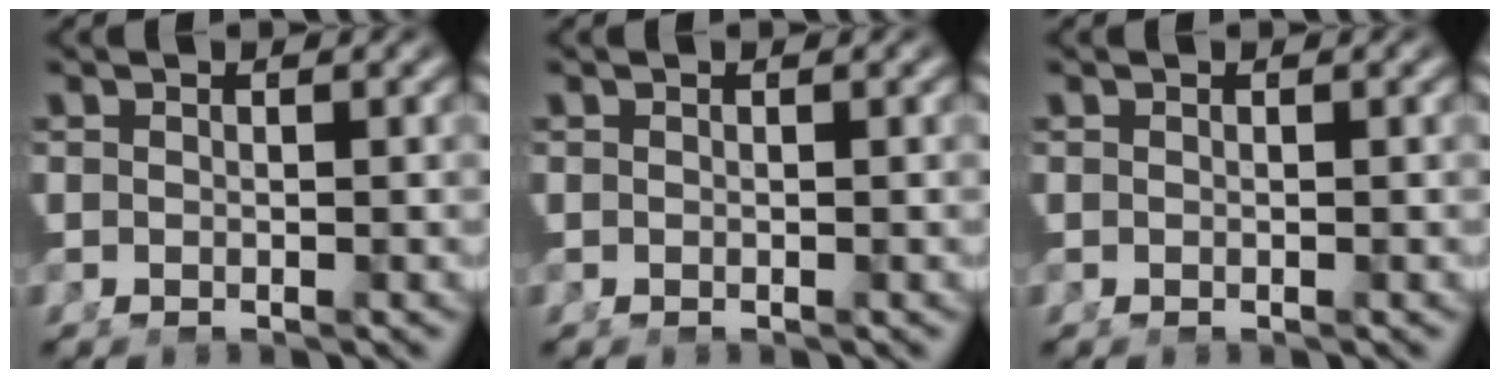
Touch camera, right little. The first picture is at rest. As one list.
[{"total": 0.0}, {"total": 0.0}]